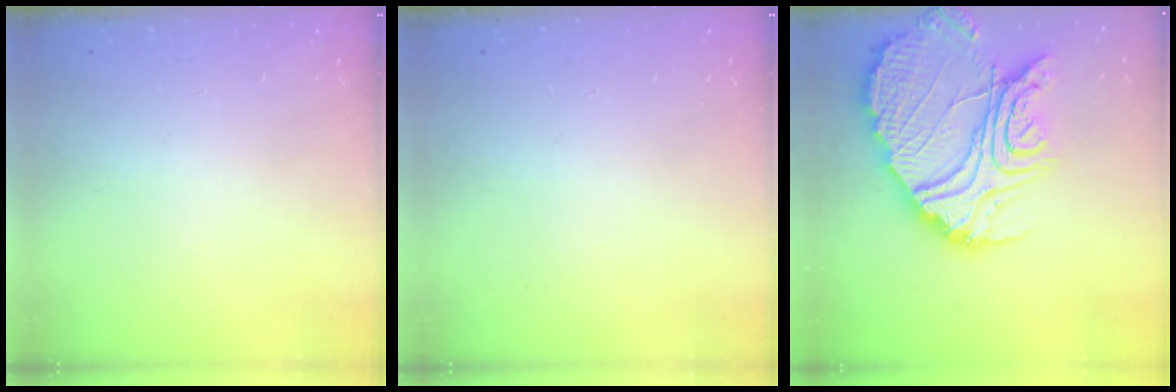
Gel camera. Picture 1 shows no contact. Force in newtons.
{"total": 0.0}
{"total": 27.7, "press": 27.6, "slide": 2.4}